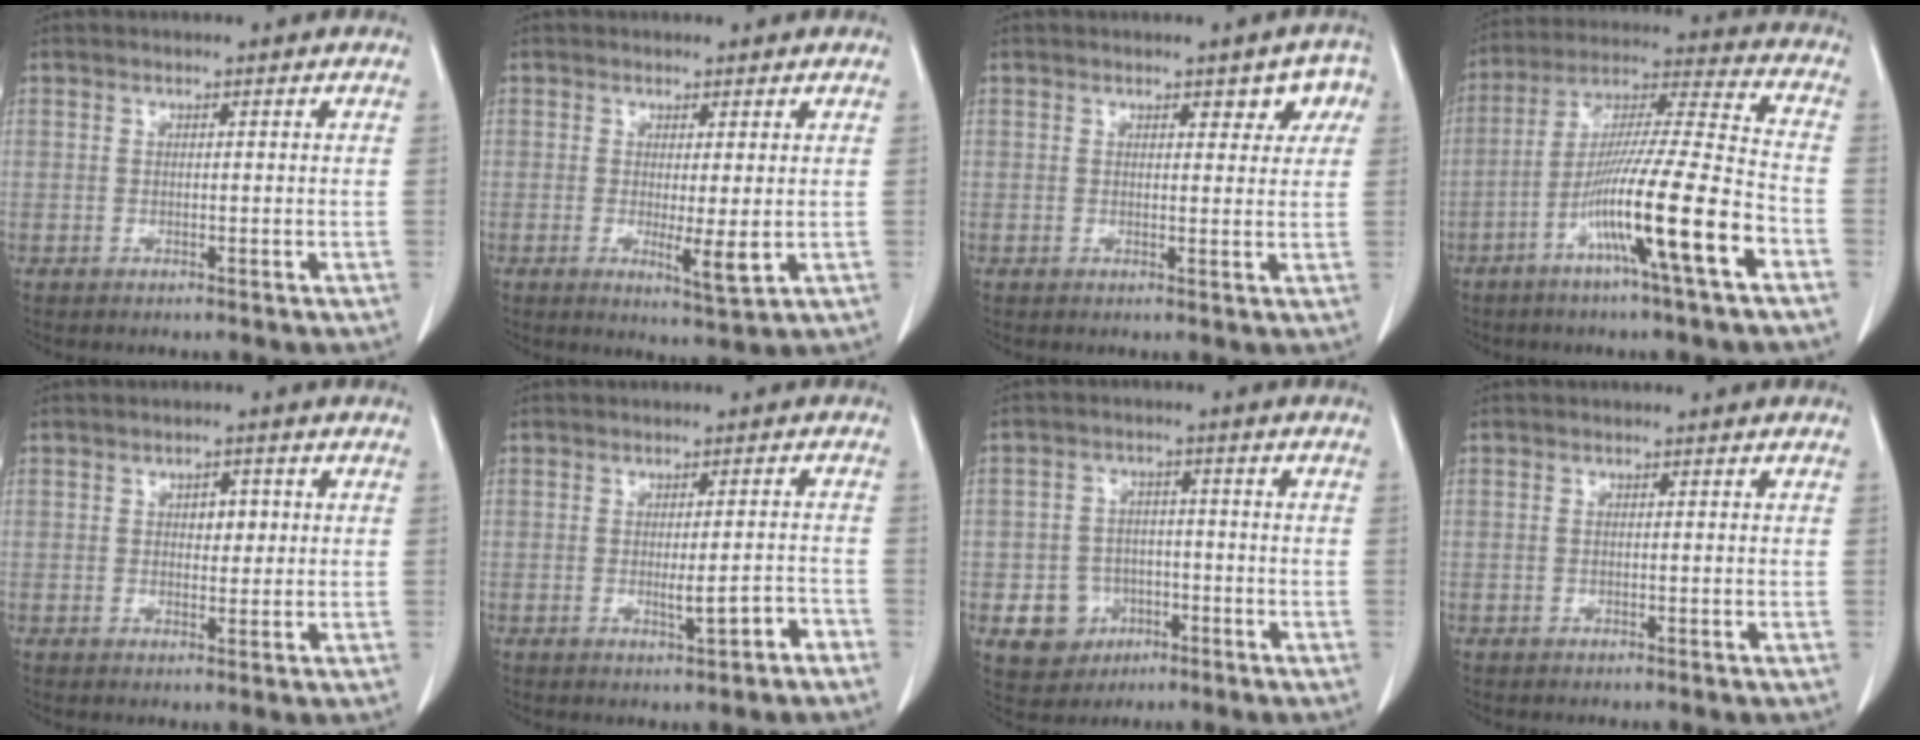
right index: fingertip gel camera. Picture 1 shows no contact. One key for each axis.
{"total": 4.1, "fx": -0.4, "fy": 0.4, "fz": 4.1, "tx": -0.069, "ty": -0.014, "tz": -0.001}
{"total": 4.1, "fx": 1.9, "fy": 2.0, "fz": 3.0, "tx": -0.018, "ty": 0.010, "tz": 0.019}
{"total": 16.6, "fx": -7.3, "fy": -0.6, "fz": 14.9, "tx": -0.275, "ty": -0.008, "tz": -0.130}
{"total": 2.6, "fx": 0.6, "fy": 1.5, "fz": 2.1, "tx": -0.026, "ty": 0.002, "tz": 0.009}
{"total": 3.8, "fx": -1.9, "fy": 0.4, "fz": 3.3, "tx": -0.050, "ty": -0.003, "tz": -0.025}
{"total": 6.4, "fx": -2.5, "fy": 5.7, "fz": 1.6, "tx": -0.028, "ty": 0.009, "tz": -0.028}
{"total": 0.0}